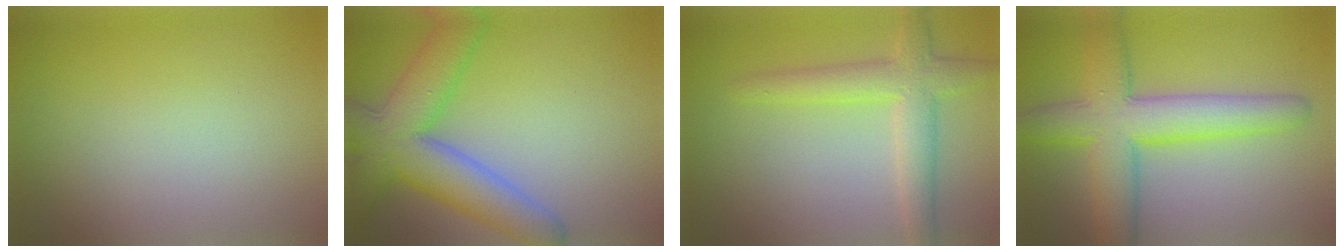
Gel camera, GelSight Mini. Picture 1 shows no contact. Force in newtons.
{"total": 8.6, "press": 8.6, "slide": 0.4}
{"total": 4.1, "press": 4.1, "slide": 0.3}
{"total": 7.7, "press": 7.7, "slide": 0.2}